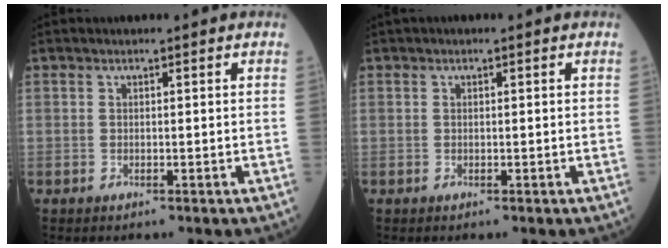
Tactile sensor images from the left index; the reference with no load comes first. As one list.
[{"total": 0.0}]